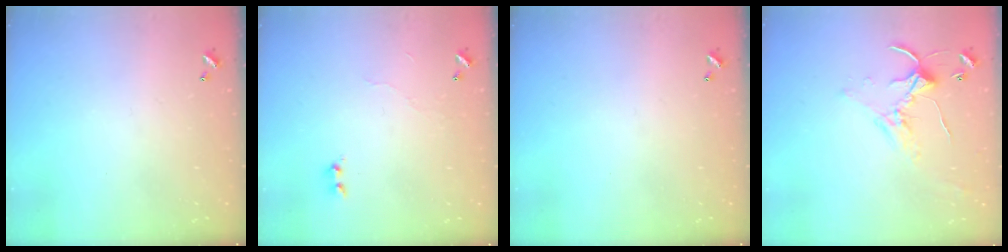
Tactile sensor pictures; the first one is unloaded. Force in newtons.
{"total": 4.9, "press": 4.8, "slide": 0.6}
{"total": 0.0}
{"total": 1.9, "press": 1.9, "slide": 0.6}